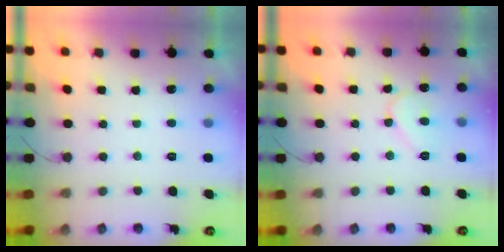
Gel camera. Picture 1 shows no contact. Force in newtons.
{"total": 6.2, "press": 6.2, "slide": 0.6}